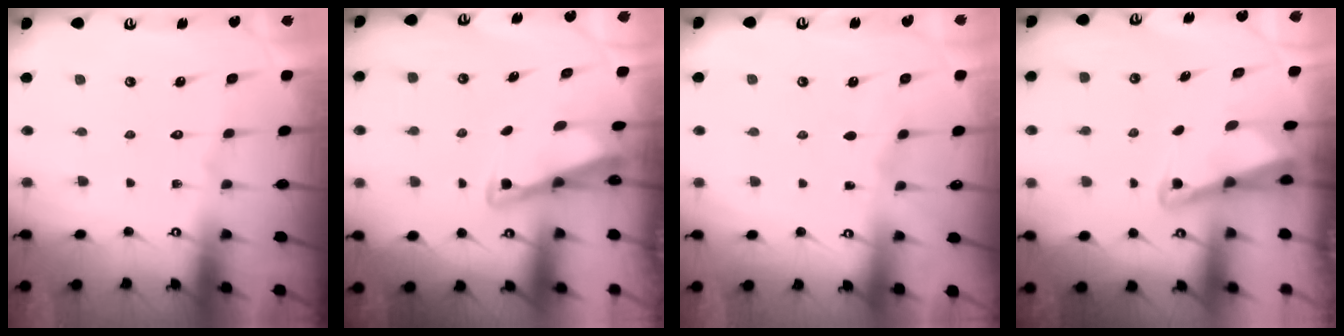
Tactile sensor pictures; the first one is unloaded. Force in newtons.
{"total": 2.7, "press": 2.7, "slide": 0.3}
{"total": 2.3, "press": 2.3, "slide": 0.3}
{"total": 2.7, "press": 2.6, "slide": 0.6}